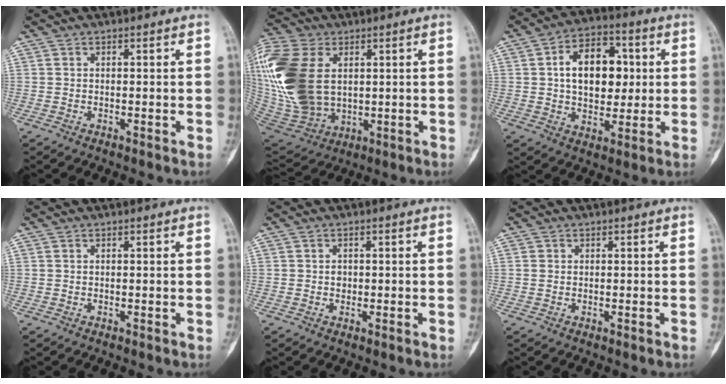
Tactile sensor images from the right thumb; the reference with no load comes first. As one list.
[{"total": 27.0, "force": [4.6, 18.1, 19.6], "torque": [-0.462, 0.000, 0.100]}, {"total": 14.5, "force": [2.3, 9.4, 10.8], "torque": [-0.131, 0.009, 0.034]}, {"total": 0.0}, {"total": 1.1, "force": [-0.1, 0.9, 0.6], "torque": [-0.004, 0.003, -0.003]}, {"total": 0.7, "force": [0.0, 0.7, 0.3], "torque": [-0.003, 0.002, 0.000]}]